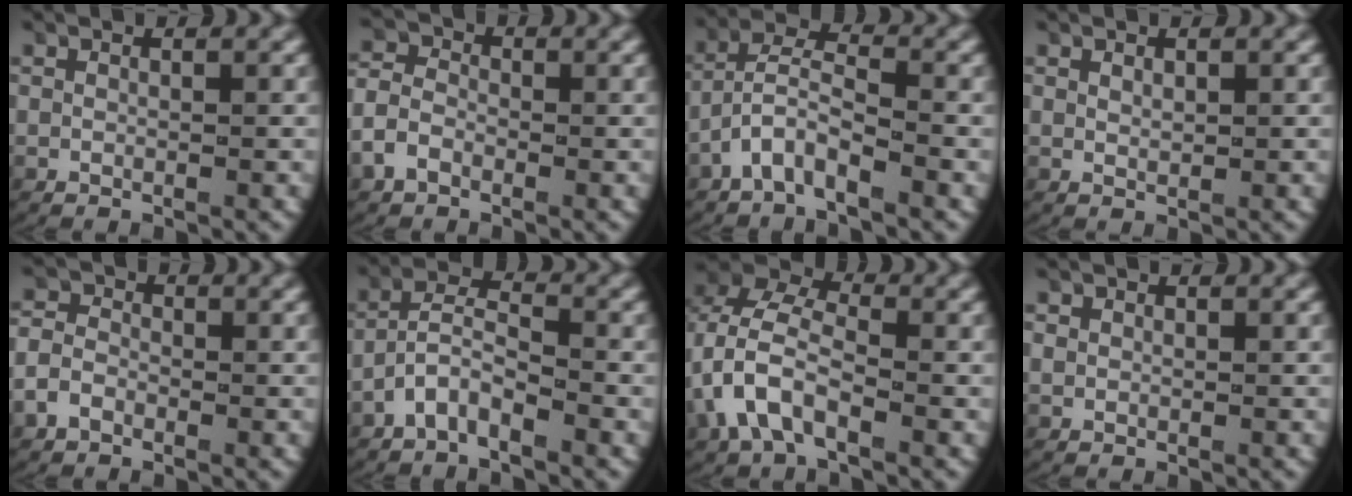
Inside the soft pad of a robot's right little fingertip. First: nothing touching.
{"total": 2.9, "force": [-1.0, 2.4, 1.3], "torque": [-0.036, -0.009, -0.020]}
{"total": 4.0, "force": [-1.8, 2.5, 2.6], "torque": [-0.060, -0.006, -0.038]}
{"total": 0.6, "force": [0.4, 0.2, 0.4], "torque": [-0.010, -0.006, 0.014]}
{"total": 2.5, "force": [-1.1, 2.0, 1.0], "torque": [-0.027, -0.007, -0.021]}
{"total": 3.8, "force": [-2.3, 2.2, 2.1], "torque": [-0.045, -0.004, -0.048]}
{"total": 6.4, "force": [0.2, 4.7, 4.3], "torque": [-0.101, 0.000, -0.003]}
{"total": 0.7, "force": [0.1, 0.6, 0.2], "torque": [-0.009, -0.003, 0.005]}